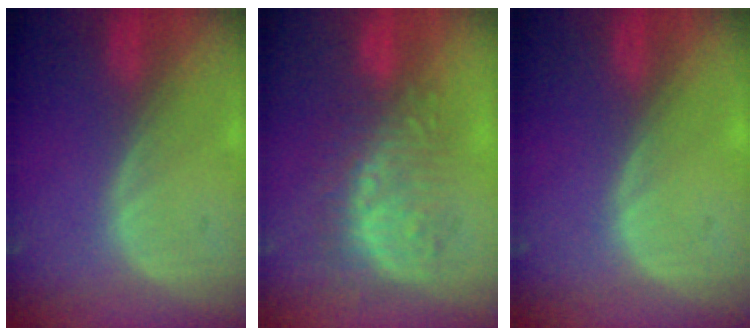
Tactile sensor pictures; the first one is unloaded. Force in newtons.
{"total": 9.5, "press": 8.5, "slide": 4.3}
{"total": 0.0}